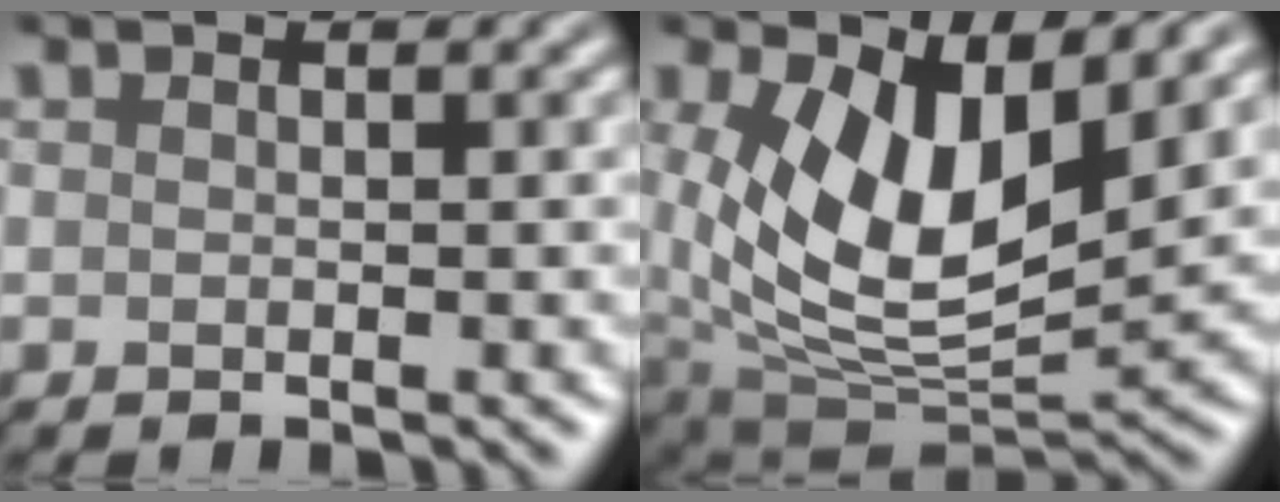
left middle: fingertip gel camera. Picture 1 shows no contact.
{"total": 10.4, "force": [2.7, 5.8, 8.3], "torque": [-0.161, -0.024, 0.056]}